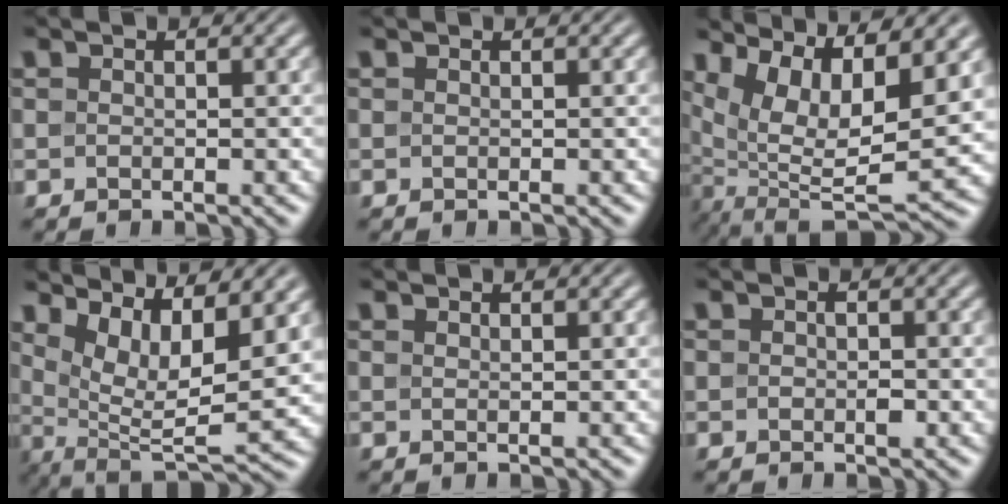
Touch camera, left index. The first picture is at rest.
{"total": 0.0}
{"total": 10.8, "force": [4.5, 3.7, 9.1], "torque": [-0.175, -0.004, 0.099]}
{"total": 8.7, "force": [3.8, 2.7, 7.3], "torque": [-0.133, -0.005, 0.077]}
{"total": 0.6, "force": [0.5, 0.1, 0.3], "torque": [-0.001, 0.002, 0.009]}
{"total": 1.1, "force": [-0.1, 0.7, 0.9], "torque": [-0.013, -0.002, -0.003]}